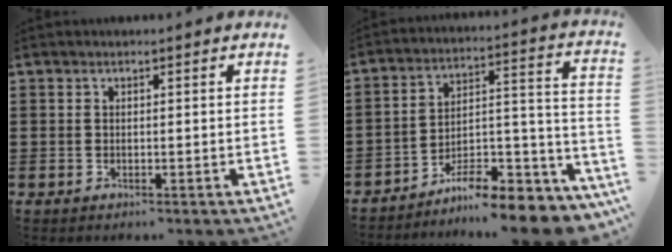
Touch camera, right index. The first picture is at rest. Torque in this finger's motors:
{"motor_torque": [2.14, 0.00, 0.62, 0.09]}